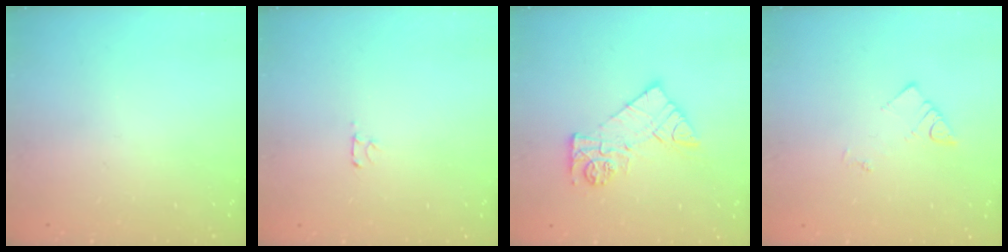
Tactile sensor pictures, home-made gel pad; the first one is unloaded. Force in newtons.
{"total": 2.5, "press": 2.4, "slide": 0.3}
{"total": 11.2, "press": 11.2, "slide": 0.8}
{"total": 3.7, "press": 3.6, "slide": 0.6}